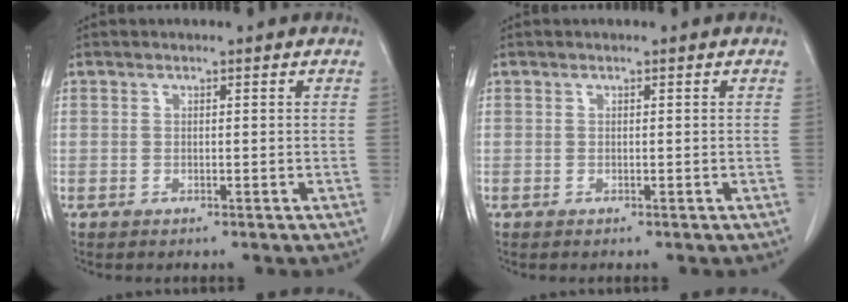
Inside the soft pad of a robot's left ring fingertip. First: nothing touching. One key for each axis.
{"total": 0.0}